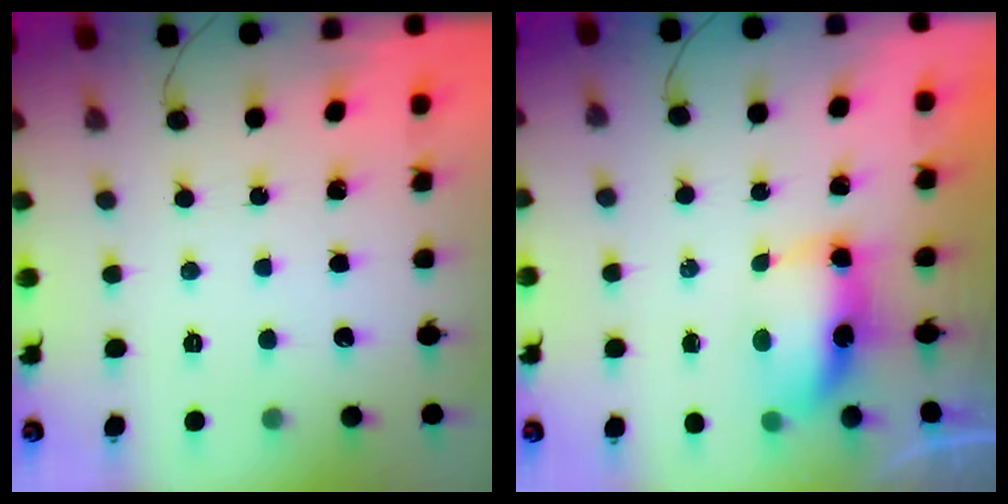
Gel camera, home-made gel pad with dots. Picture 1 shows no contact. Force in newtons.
{"total": 7.1, "press": 7.0, "slide": 0.6}